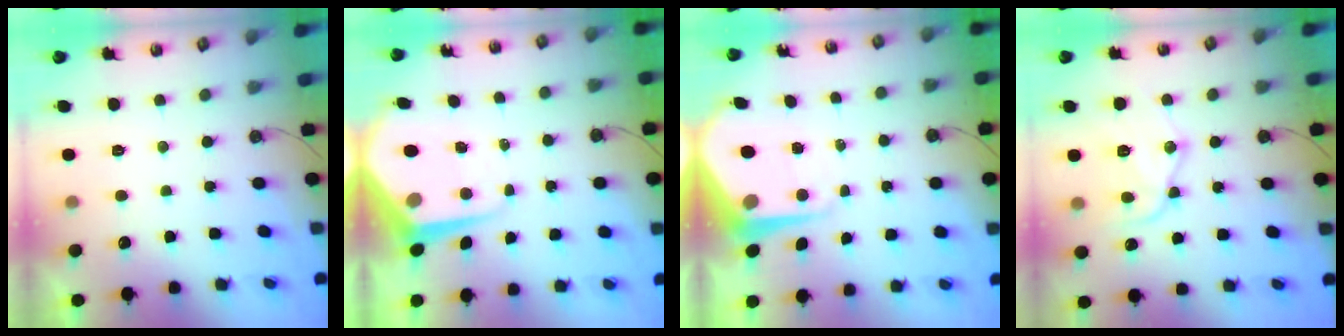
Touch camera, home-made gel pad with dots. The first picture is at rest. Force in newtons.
{"total": 8.5, "press": 8.5, "slide": 0.7}
{"total": 8.0, "press": 7.9, "slide": 0.7}
{"total": 13.4, "press": 13.4, "slide": 1.1}